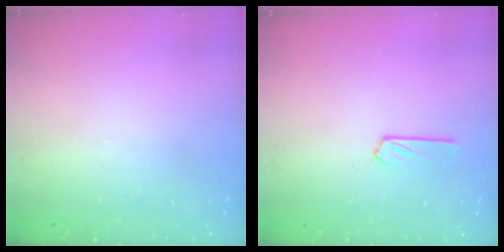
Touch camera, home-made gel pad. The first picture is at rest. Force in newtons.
{"total": 2.5, "press": 2.5, "slide": 0.3}